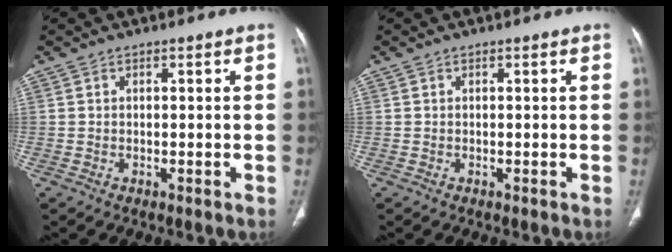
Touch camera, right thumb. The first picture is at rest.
{"total": 0.0}